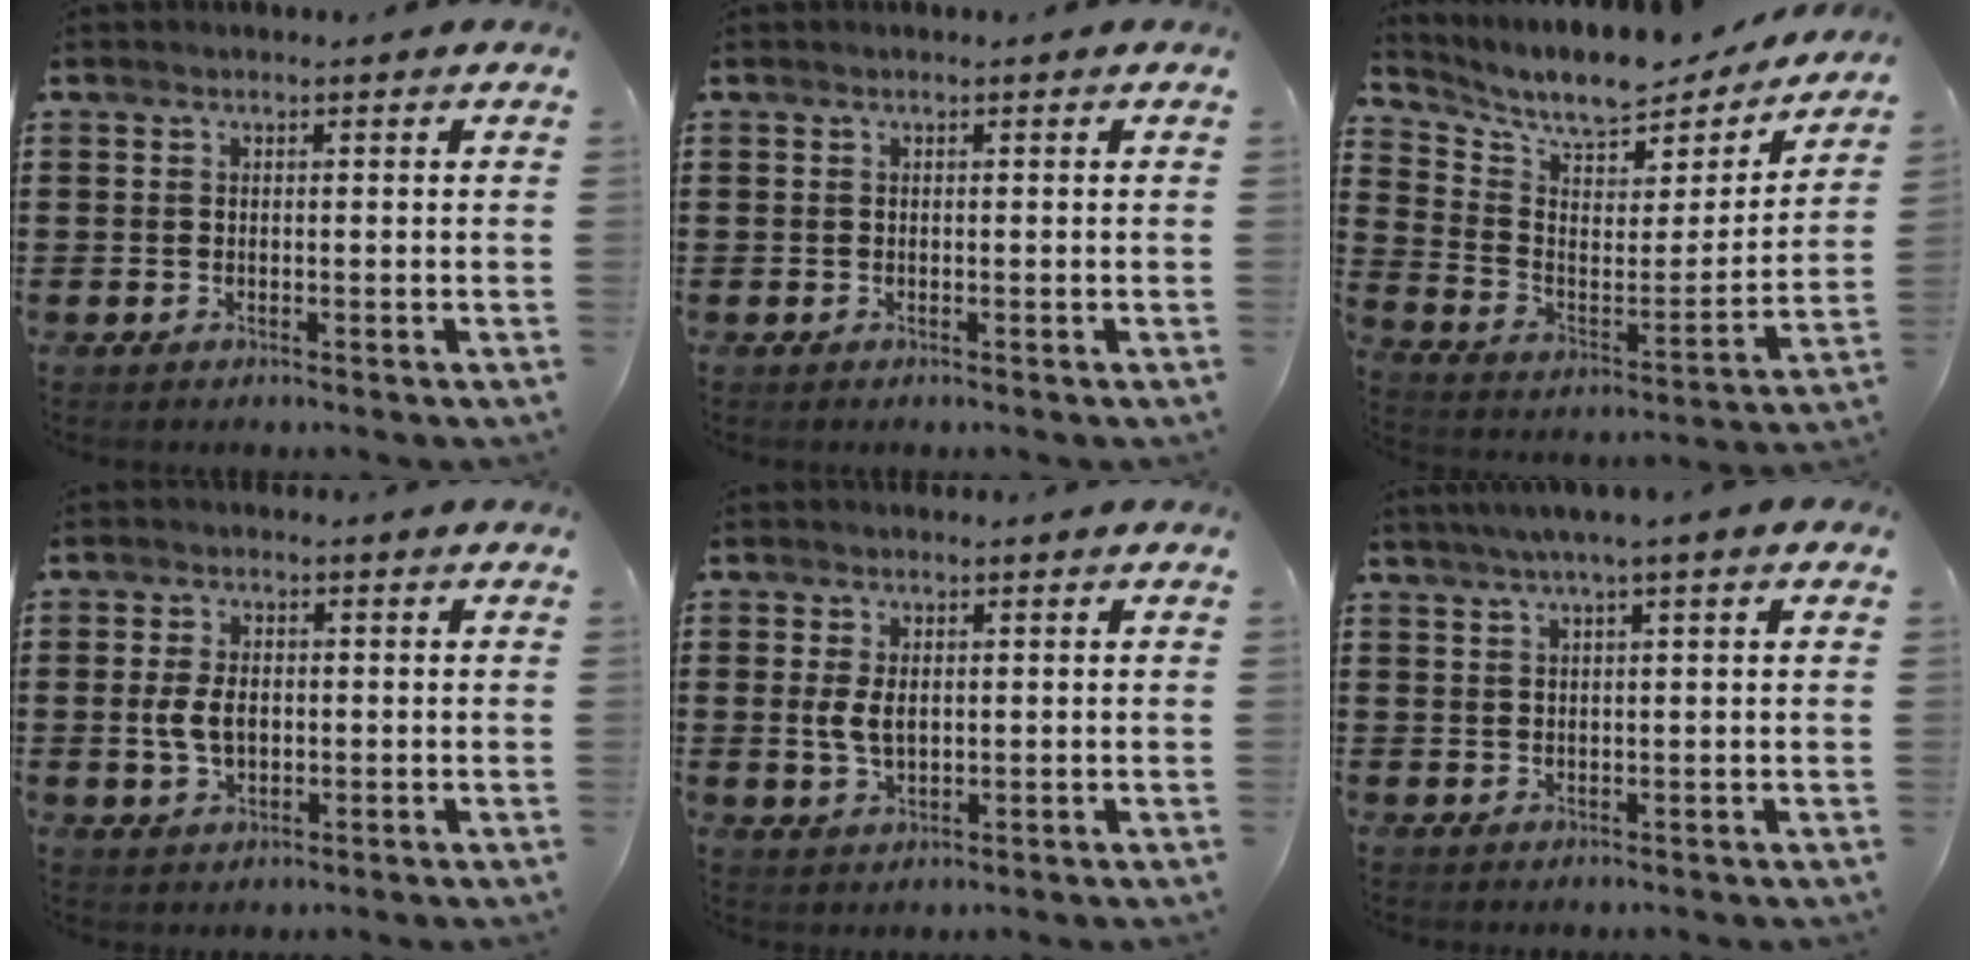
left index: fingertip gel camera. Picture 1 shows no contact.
{"total": 0.0}
{"total": 8.1, "force": [7.2, 1.7, 3.2], "torque": [-0.083, -0.061, 0.119]}
{"total": 4.7, "force": [-0.3, 2.9, 3.6], "torque": [-0.086, 0.003, -0.011]}
{"total": 3.6, "force": [0.2, 2.1, 2.9], "torque": [-0.075, 0.002, -0.001]}
{"total": 2.2, "force": [1.1, -0.3, 1.9], "torque": [-0.036, 0.001, 0.019]}